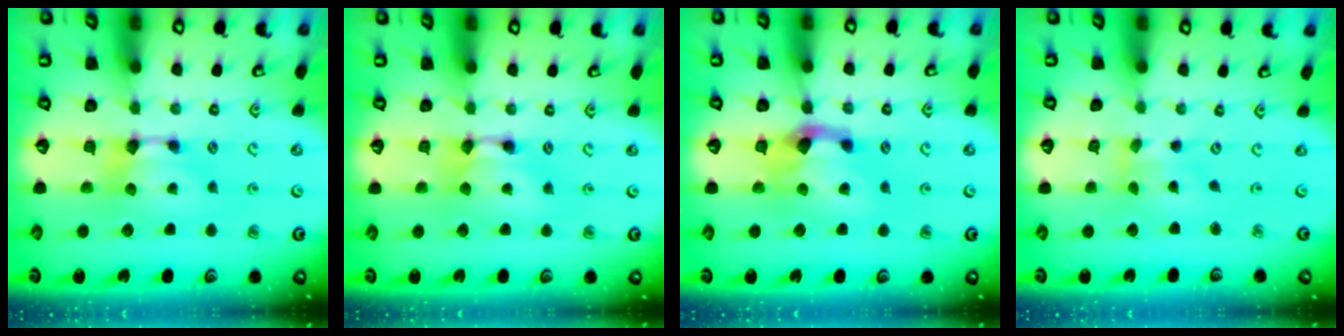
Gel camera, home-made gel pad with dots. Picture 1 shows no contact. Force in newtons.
{"total": 1.5, "press": 1.5, "slide": 0.1}
{"total": 2.6, "press": 1.9, "slide": 1.7}
{"total": 1.8, "press": 1.5, "slide": 1.1}